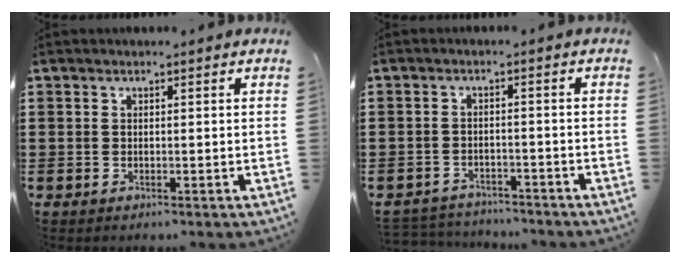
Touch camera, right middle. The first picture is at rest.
{"total": 2.9, "force": [-2.8, 0.6, -0.3], "torque": [-0.004, 0.000, -0.062]}